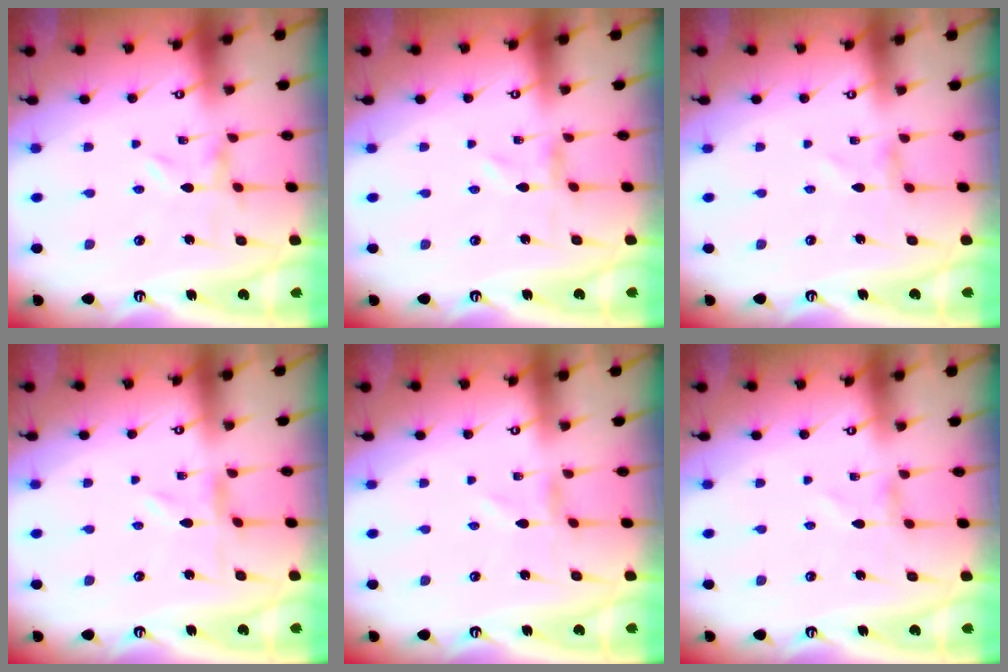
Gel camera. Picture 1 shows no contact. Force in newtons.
{"total": 0.0}
{"total": 0.8, "press": 0.8, "slide": 0.1}
{"total": 0.0}
{"total": 0.6, "press": 0.6, "slide": 0.2}
{"total": 0.0}